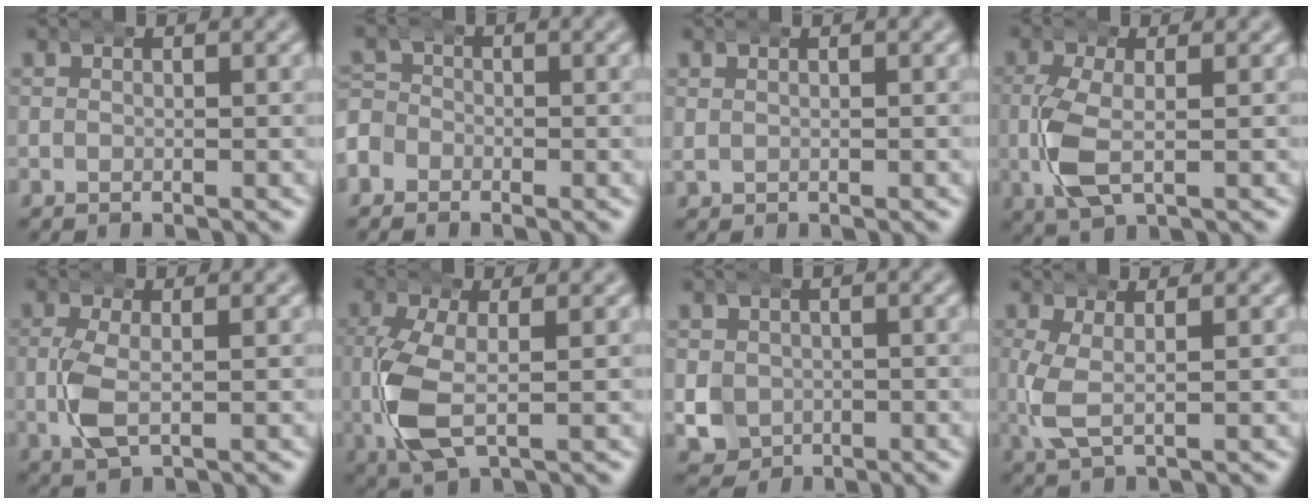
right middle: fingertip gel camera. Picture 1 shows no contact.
{"total": 3.1, "force": [-1.4, 2.7, 0.4], "torque": [-0.009, -0.005, -0.034]}
{"total": 0.8, "force": [0.4, 0.5, 0.4], "torque": [-0.010, 0.001, 0.010]}
{"total": 4.2, "force": [-0.7, 2.2, 3.6], "torque": [-0.082, -0.005, -0.008]}
{"total": 3.1, "force": [-0.5, 1.5, 2.7], "torque": [-0.059, -0.002, -0.007]}
{"total": 5.8, "force": [-0.9, 3.1, 4.8], "torque": [-0.111, -0.007, -0.008]}
{"total": 5.4, "force": [-1.1, 4.9, 1.9], "torque": [-0.045, -0.031, -0.007]}
{"total": 3.8, "force": [0.0, 2.1, 3.2], "torque": [-0.082, -0.006, 0.006]}